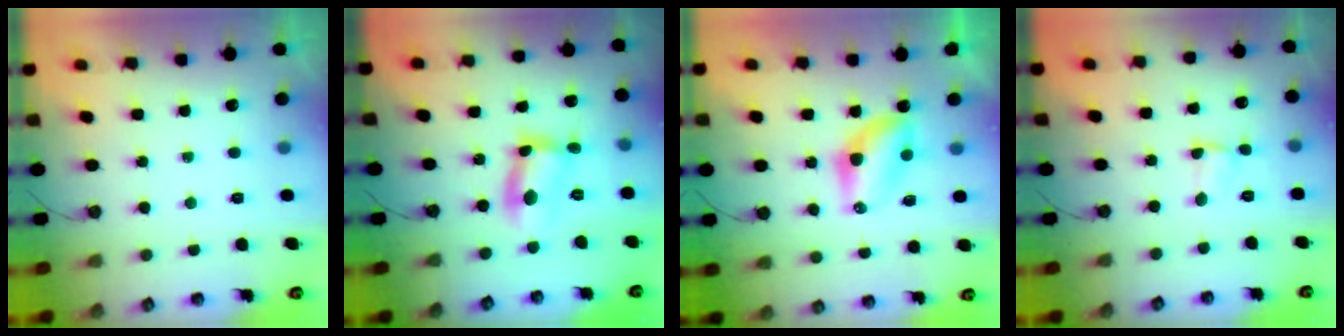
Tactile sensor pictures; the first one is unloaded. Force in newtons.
{"total": 8.1, "press": 8.1, "slide": 0.6}
{"total": 6.6, "press": 6.6, "slide": 0.3}
{"total": 2.9, "press": 0.9, "slide": 2.7}